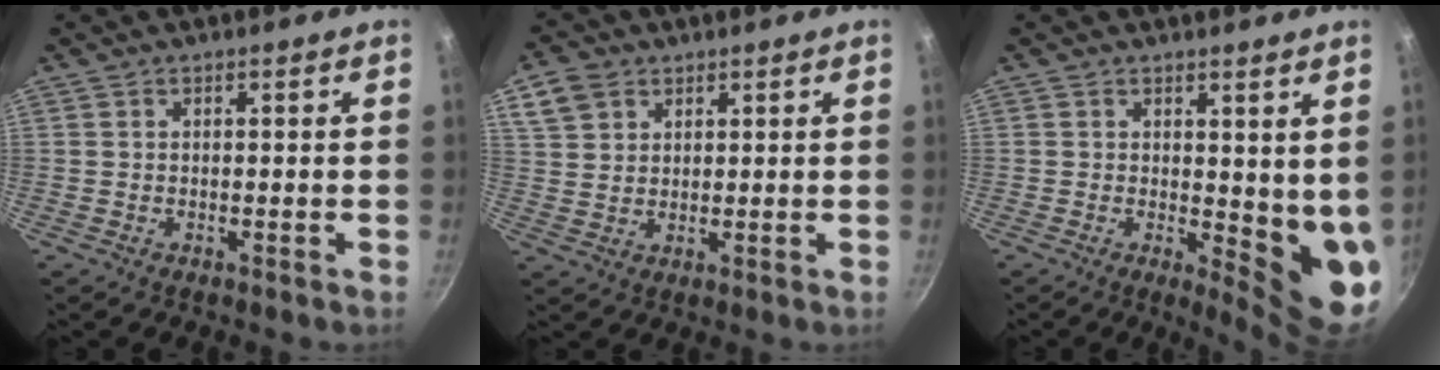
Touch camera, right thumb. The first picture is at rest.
{"total": 6.5, "force": [3.2, 4.9, 2.9], "torque": [-0.041, -0.003, 0.061]}
{"total": 8.2, "force": [1.3, 3.3, 7.4], "torque": [-0.078, -0.025, 0.023]}